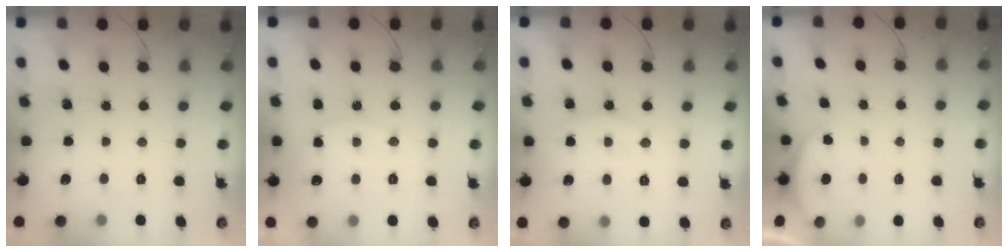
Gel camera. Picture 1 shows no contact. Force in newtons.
{"total": 6.8, "press": 6.8, "slide": 0.4}
{"total": 7.6, "press": 7.6, "slide": 0.5}
{"total": 2.0, "press": 1.9, "slide": 0.6}